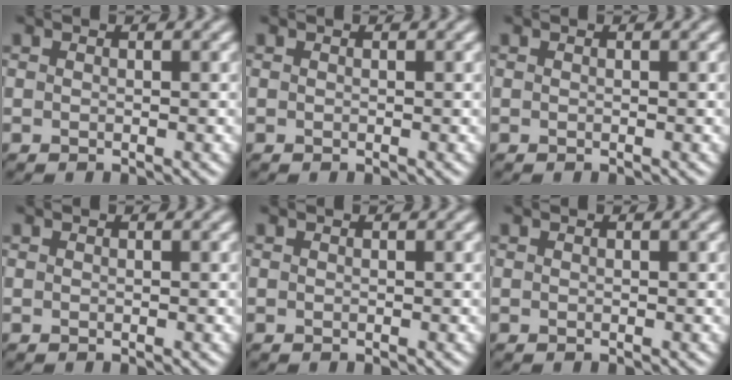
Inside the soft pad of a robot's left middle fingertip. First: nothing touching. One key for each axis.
{"total": 0.0}
{"total": 0.0}
{"total": 0.0}
{"total": 0.0}
{"total": 0.0}